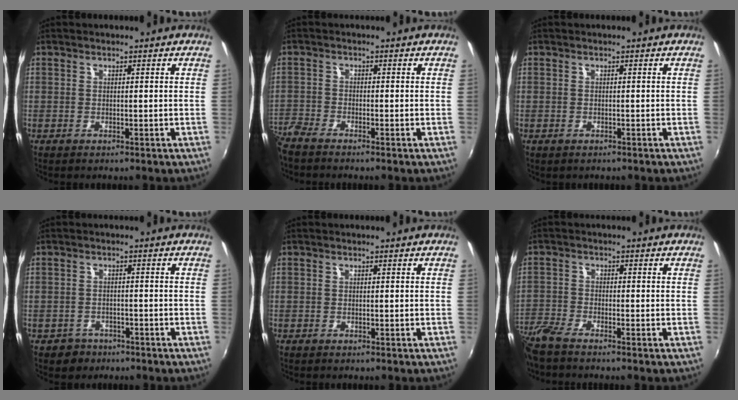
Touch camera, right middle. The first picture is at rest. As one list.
[{"total": 5.2, "force": [-4.8, 0.6, 1.9], "torque": [-0.059, -0.019, -0.096]}, {"total": 0.0}, {"total": 3.6, "force": [-2.3, 2.6, 0.4], "torque": [-0.022, 0.004, -0.034]}, {"total": 0.0}, {"total": 7.0, "force": [-6.2, 0.7, 3.1], "torque": [-0.087, -0.021, -0.127]}]